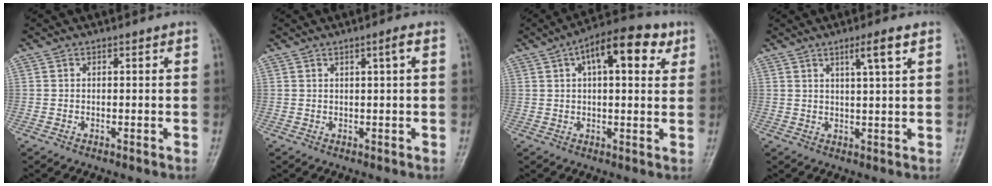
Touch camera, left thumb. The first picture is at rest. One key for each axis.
{"total": 1.9, "fx": 0.6, "fy": -0.2, "fz": 1.8, "tx": -0.035, "ty": 0.001, "tz": 0.013}
{"total": 12.5, "fx": 4.9, "fy": 5.8, "fz": 10.0, "tx": -0.109, "ty": 0.015, "tz": 0.061}
{"total": 4.1, "fx": 2.0, "fy": -0.3, "fz": 3.6, "tx": -0.065, "ty": -0.008, "tz": 0.037}